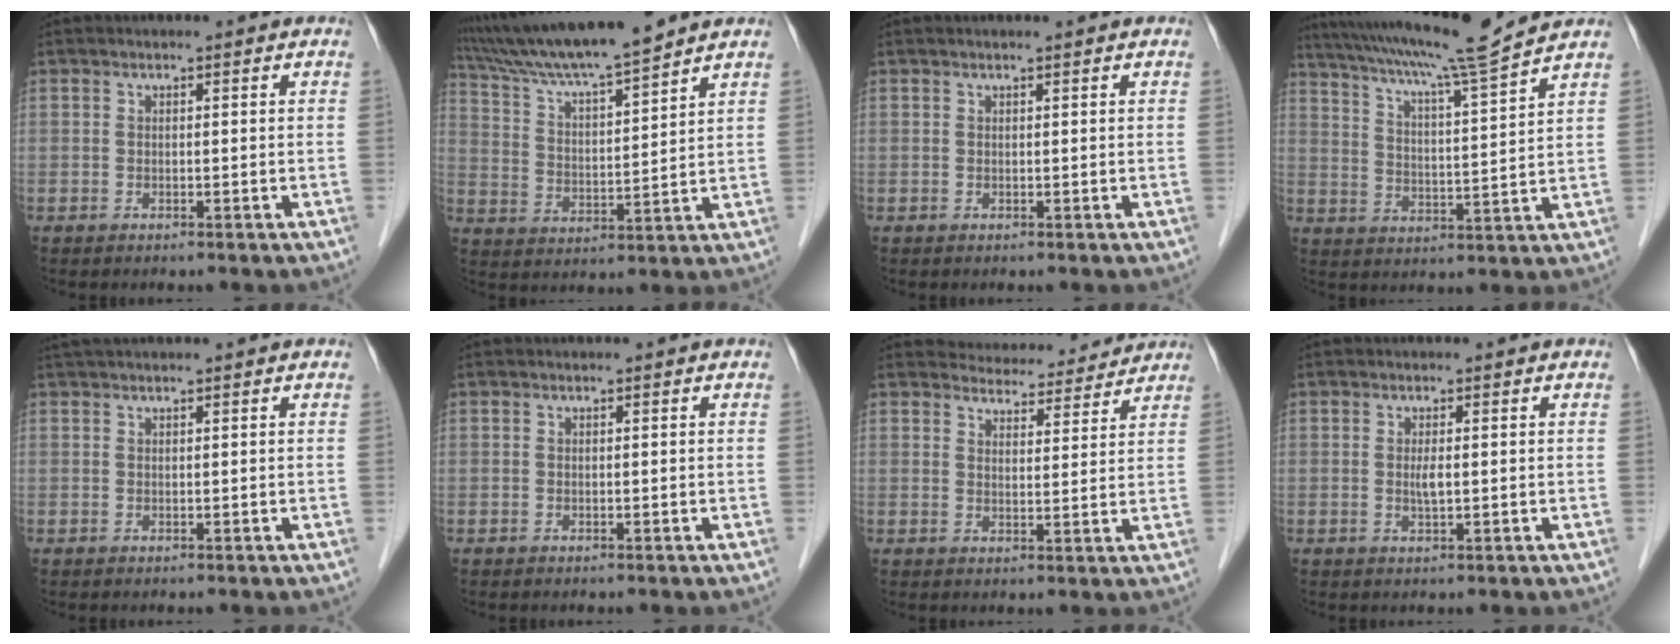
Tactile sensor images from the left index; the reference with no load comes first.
{"total": 10.8, "force": [9.6, -0.5, 4.8], "torque": [-0.089, 0.023, 0.167]}
{"total": 0.7, "force": [0.6, -0.1, 0.4], "torque": [-0.008, 0.005, 0.012]}
{"total": 13.8, "force": [12.2, -1.8, 6.3], "torque": [-0.116, -0.008, 0.190]}
{"total": 3.3, "force": [2.9, -0.1, 1.6], "torque": [-0.019, 0.035, 0.049]}
{"total": 0.0}
{"total": 8.9, "force": [8.6, 2.0, 0.8], "torque": [-0.002, 0.005, 0.105]}
{"total": 1.6, "force": [0.1, 0.2, 1.6], "torque": [-0.033, -0.002, 0.002]}